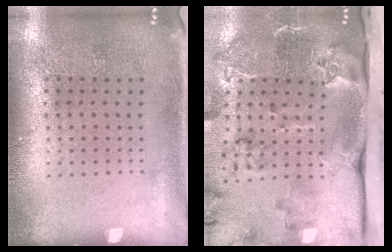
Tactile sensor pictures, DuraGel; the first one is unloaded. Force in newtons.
{"total": 3.9, "press": 2.7, "slide": 2.8}